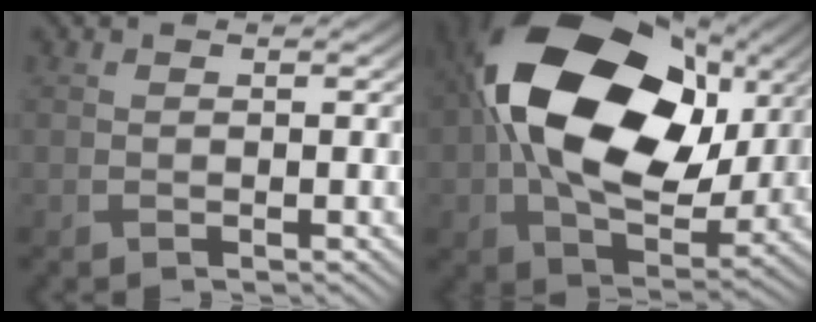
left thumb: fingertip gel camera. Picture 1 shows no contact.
{"total": 20.0, "force": [3.6, 13.4, 14.3], "torque": [-0.279, -0.010, 0.068]}